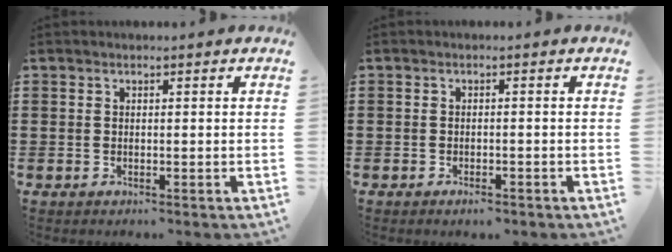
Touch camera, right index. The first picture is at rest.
{"total": 1.2, "force": [-1.0, 0.2, 0.5], "torque": [-0.013, -0.005, -0.019]}